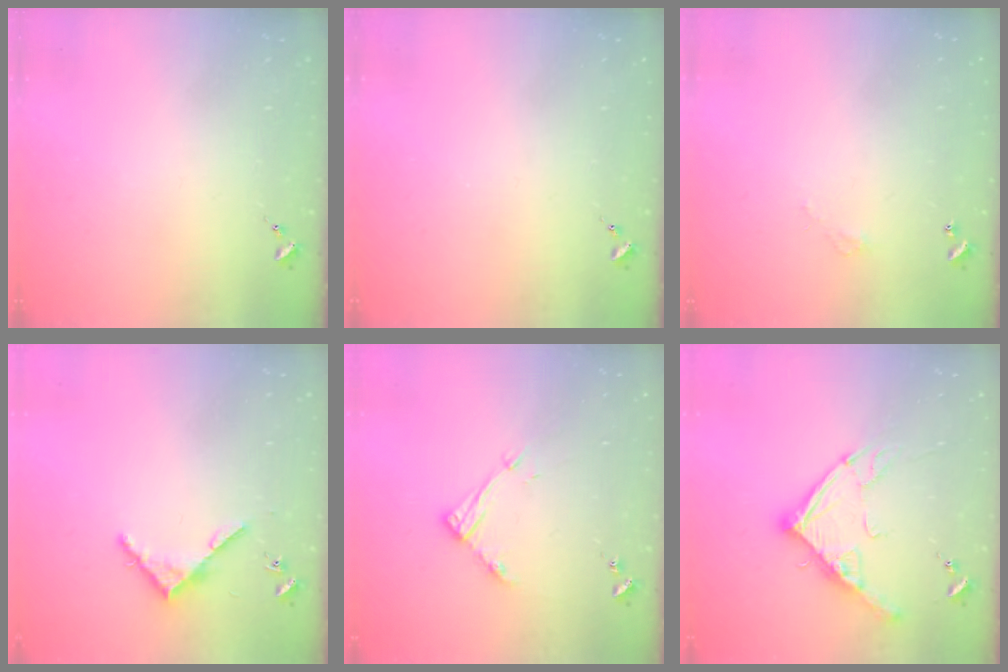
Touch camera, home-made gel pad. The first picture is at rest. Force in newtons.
{"total": 0.0}
{"total": 2.7, "press": 2.7, "slide": 0.2}
{"total": 3.7, "press": 3.7, "slide": 0.3}
{"total": 11.0, "press": 11.0, "slide": 0.8}
{"total": 14.5, "press": 14.4, "slide": 1.4}